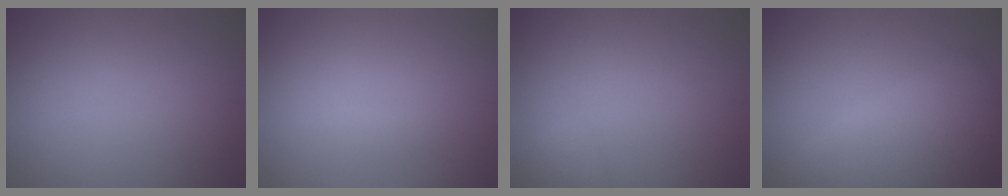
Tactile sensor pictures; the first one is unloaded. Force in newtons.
{"total": 0.7, "press": 0.7, "slide": 0.1}
{"total": 1.5, "press": 1.4, "slide": 0.1}
{"total": 6.8, "press": 6.8, "slide": 0.1}